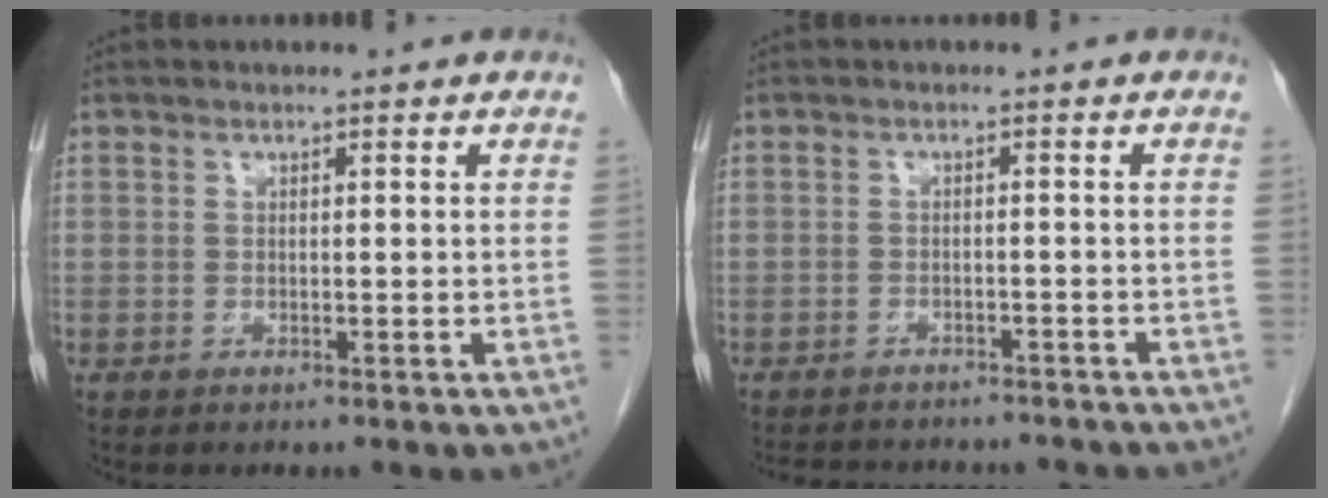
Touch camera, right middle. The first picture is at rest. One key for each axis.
{"total": 11.5, "fx": -10.3, "fy": 3.6, "fz": 3.5, "tx": -0.068, "ty": 0.005, "tz": -0.120}